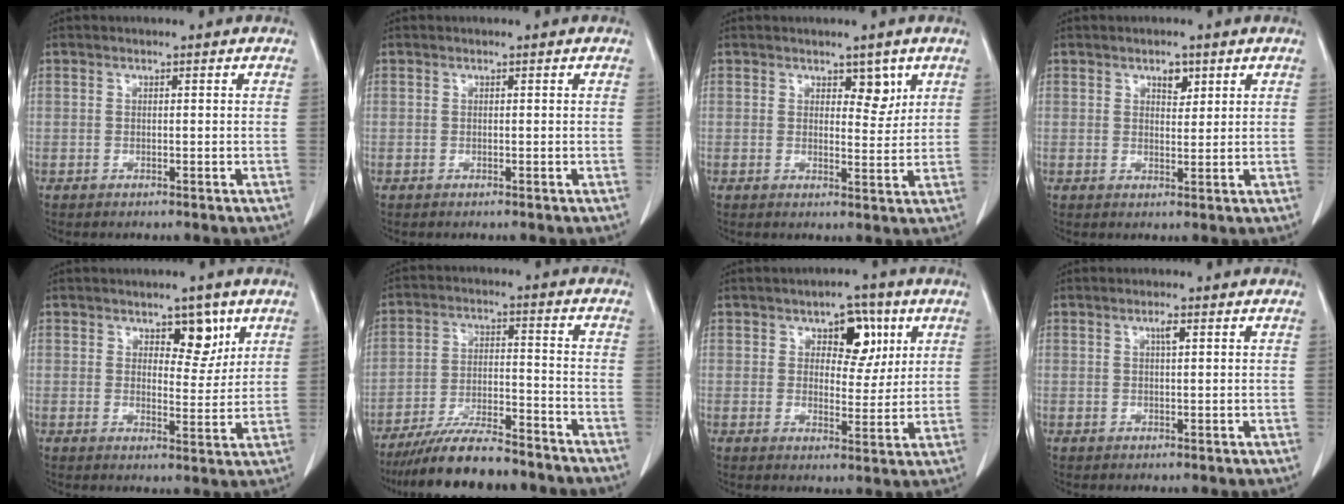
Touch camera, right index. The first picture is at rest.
{"total": 0.0}
{"total": 3.5, "force": [2.0, 1.7, 2.3], "torque": [-0.023, -0.004, 0.029]}
{"total": 2.5, "force": [1.4, 1.3, 1.5], "torque": [-0.019, -0.002, 0.023]}
{"total": 5.2, "force": [3.0, 2.5, 3.4], "torque": [-0.038, -0.002, 0.043]}
{"total": 14.3, "force": [-12.6, 2.1, 6.3], "torque": [-0.103, 0.002, -0.202]}
{"total": 7.0, "force": [3.0, 3.8, 5.0], "torque": [-0.060, 0.012, 0.043]}
{"total": 1.4, "force": [0.6, 0.2, 1.2], "torque": [-0.023, 0.001, 0.009]}